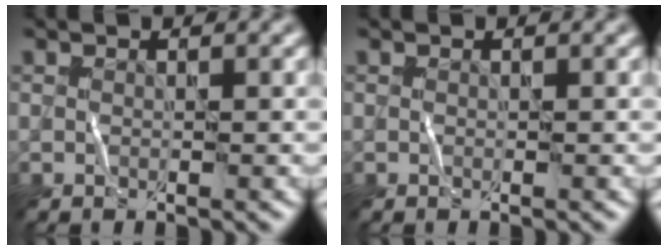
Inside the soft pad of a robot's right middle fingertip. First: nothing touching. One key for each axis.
{"total": 0.0}